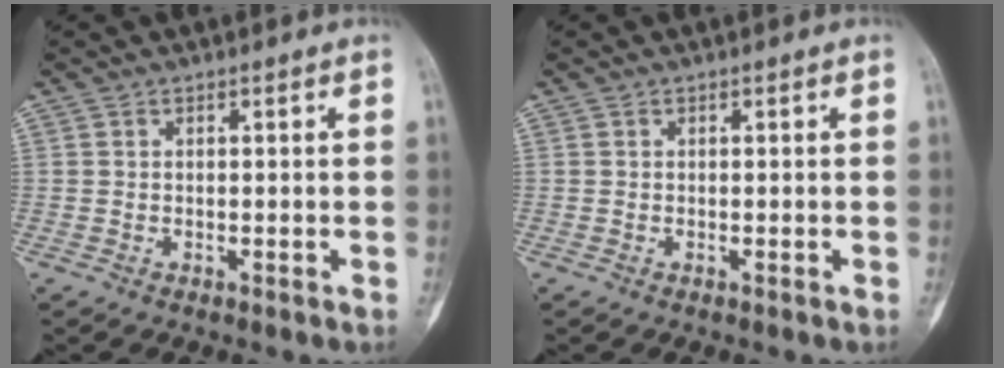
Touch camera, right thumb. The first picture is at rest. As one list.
[{"total": 0.0}]